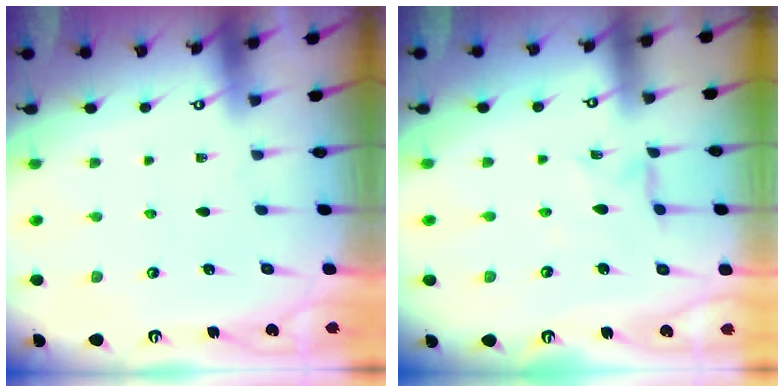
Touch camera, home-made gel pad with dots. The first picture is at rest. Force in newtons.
{"total": 3.0, "press": 2.9, "slide": 0.3}